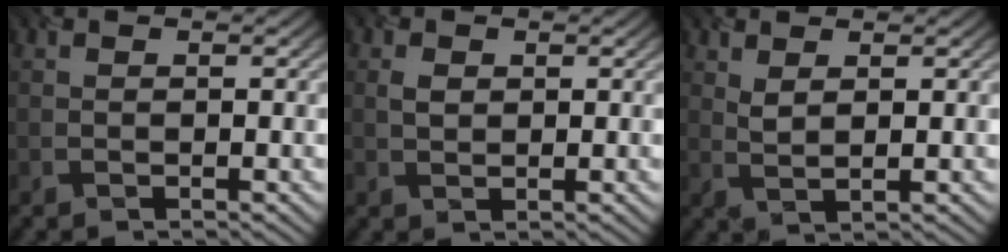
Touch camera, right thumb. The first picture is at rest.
{"total": 1.3, "force": [0.5, 1.1, 0.5], "torque": [-0.015, -0.001, 0.011]}
{"total": 1.9, "force": [1.3, 0.6, 1.2], "torque": [-0.034, -0.003, 0.029]}